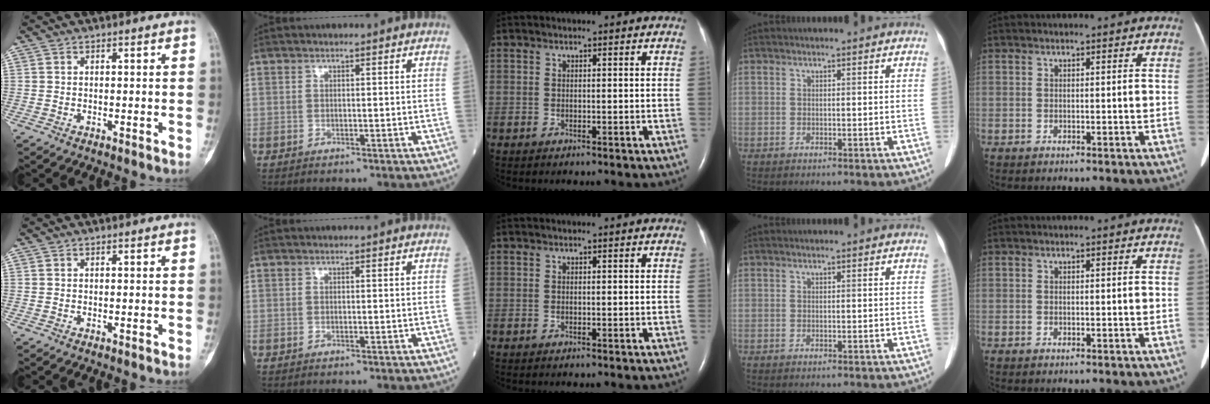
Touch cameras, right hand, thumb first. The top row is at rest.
{}